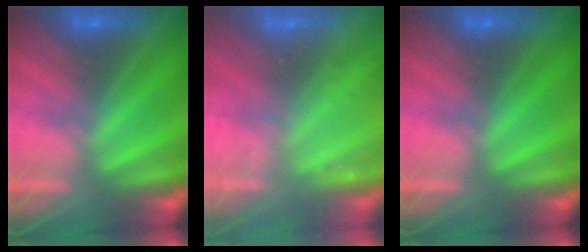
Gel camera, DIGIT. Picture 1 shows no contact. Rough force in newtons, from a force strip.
{"total": 2.3}
{"total": 0.0}